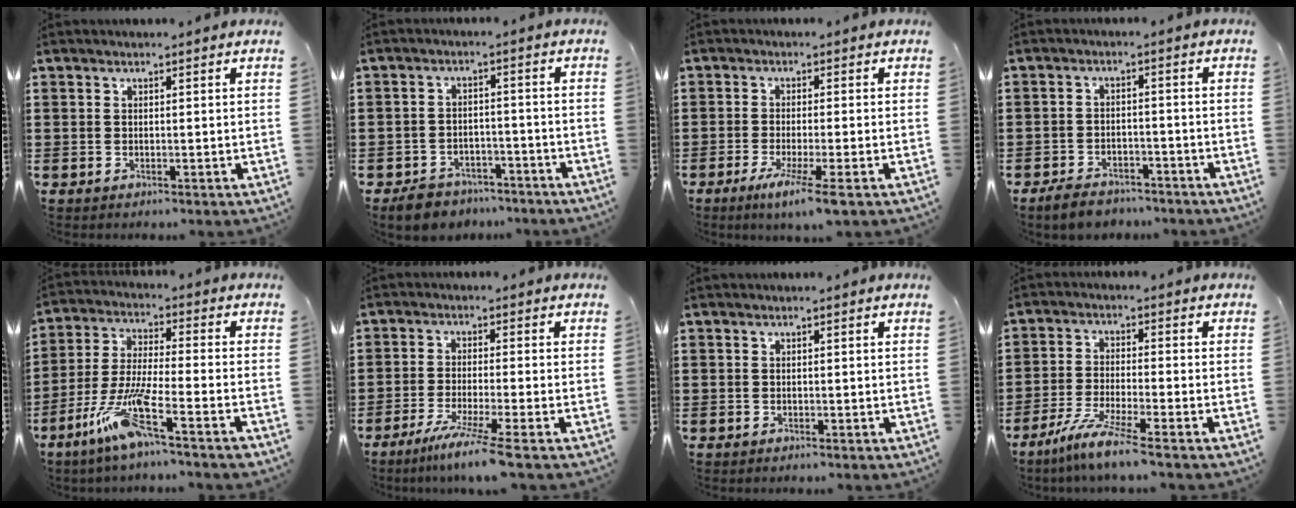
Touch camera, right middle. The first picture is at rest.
{"total": 4.2, "force": [-4.0, 1.1, 0.3], "torque": [-0.016, 0.010, -0.086]}
{"total": 4.8, "force": [-2.7, -0.4, 4.0], "torque": [-0.077, -0.020, -0.048]}
{"total": 3.6, "force": [-3.4, 1.0, 0.6], "torque": [-0.020, 0.008, -0.072]}
{"total": 10.1, "force": [-5.8, 1.3, 8.2], "torque": [-0.181, -0.013, -0.115]}
{"total": 5.5, "force": [-4.0, -0.9, 3.6], "torque": [-0.069, -0.021, -0.075]}
{"total": 0.0}
{"total": 6.1, "force": [-4.6, -0.3, 3.9], "torque": [-0.089, -0.020, -0.090]}